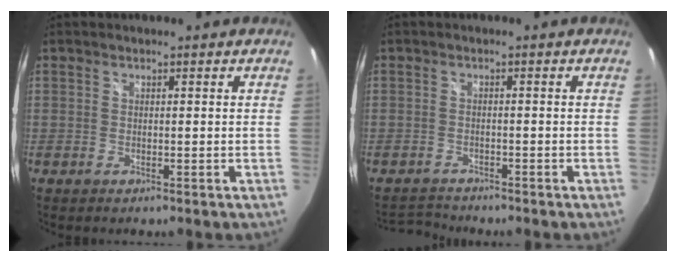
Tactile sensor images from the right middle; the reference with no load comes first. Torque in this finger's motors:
{"motor_torque": [-1.32, -0.58, -0.13, -0.02]}